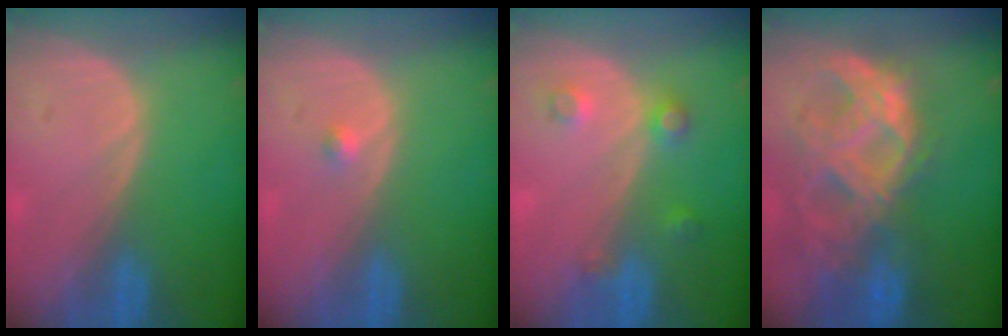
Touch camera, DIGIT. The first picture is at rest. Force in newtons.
{"total": 0.9, "press": 0.7, "slide": 0.6}
{"total": 3.5, "press": 3.1, "slide": 1.5}
{"total": 11.1, "press": 9.4, "slide": 6.0}